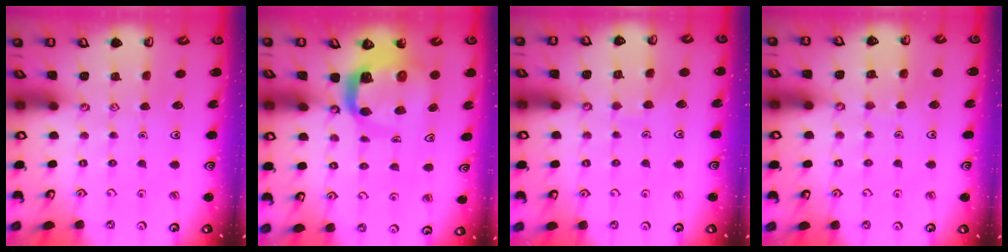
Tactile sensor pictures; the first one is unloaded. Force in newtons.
{"total": 9.4, "press": 9.4, "slide": 1.3}
{"total": 4.5, "press": 4.5, "slide": 0.6}
{"total": 4.4, "press": 4.4, "slide": 0.4}